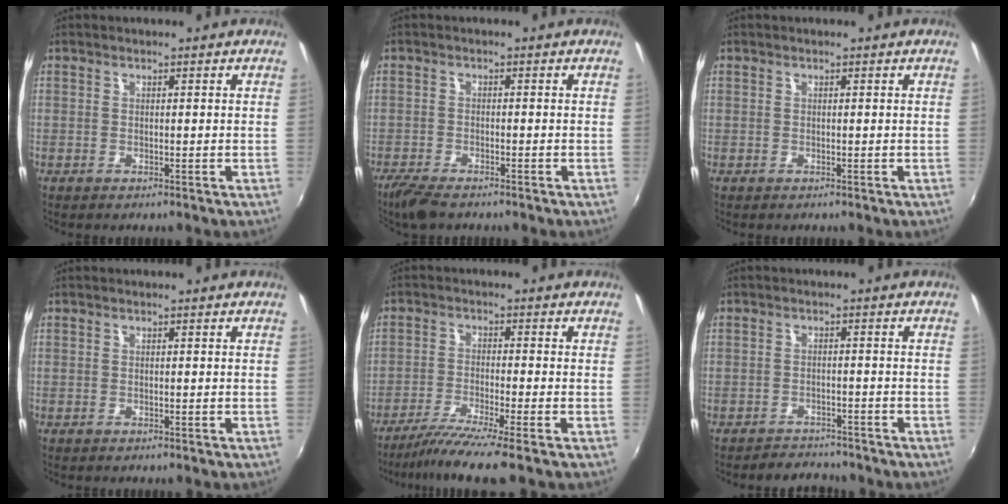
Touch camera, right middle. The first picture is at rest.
{"total": 5.3, "force": [-4.4, 1.1, 2.7], "torque": [-0.073, -0.020, -0.083]}
{"total": 0.0}
{"total": 0.0}
{"total": 7.1, "force": [-5.6, -1.2, 4.1], "torque": [-0.095, -0.019, -0.101]}
{"total": 4.8, "force": [-4.5, 1.5, 0.4], "torque": [-0.025, 0.000, -0.069]}